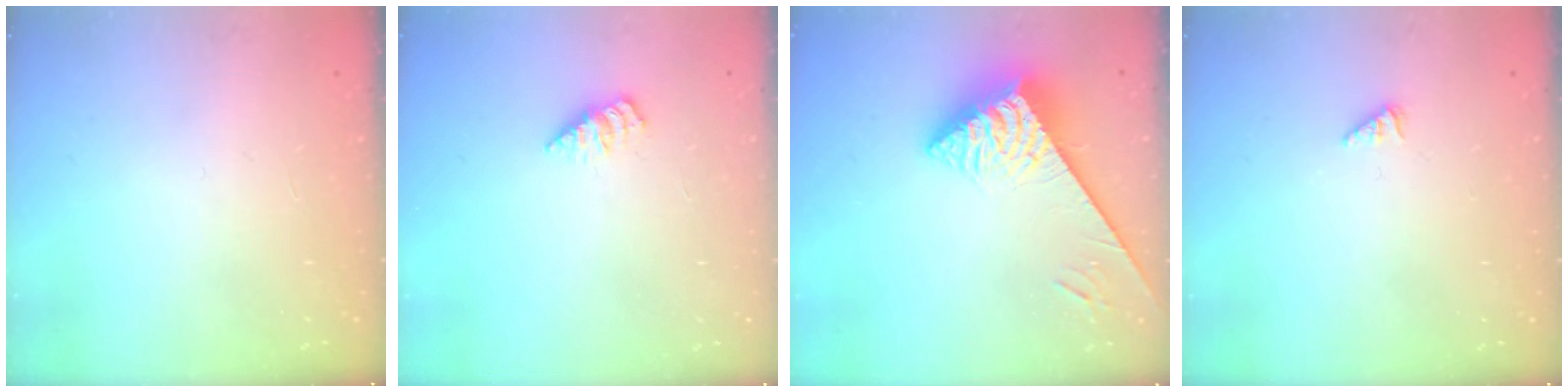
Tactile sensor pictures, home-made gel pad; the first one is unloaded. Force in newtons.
{"total": 1.6, "press": 1.6, "slide": 0.3}
{"total": 4.9, "press": 4.9, "slide": 0.4}
{"total": 0.0}